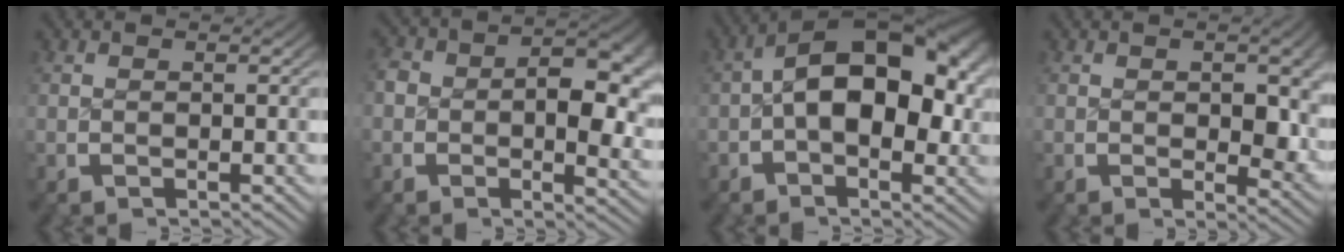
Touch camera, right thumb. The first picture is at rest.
{"total": 7.4, "force": [0.2, 4.6, 5.8], "torque": [-0.071, -0.019, 0.001]}
{"total": 13.4, "force": [0.7, 8.4, 10.5], "torque": [-0.152, -0.015, 0.006]}
{"total": 4.2, "force": [0.3, 2.4, 3.5], "torque": [-0.040, -0.026, 0.012]}